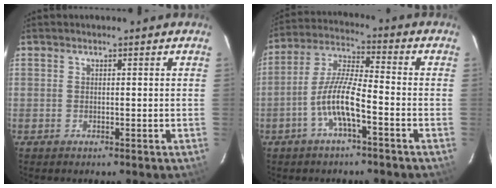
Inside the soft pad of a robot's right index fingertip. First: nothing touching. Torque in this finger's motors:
{"motor_torque": [0.39, -0.24, 0.66, 0.20]}